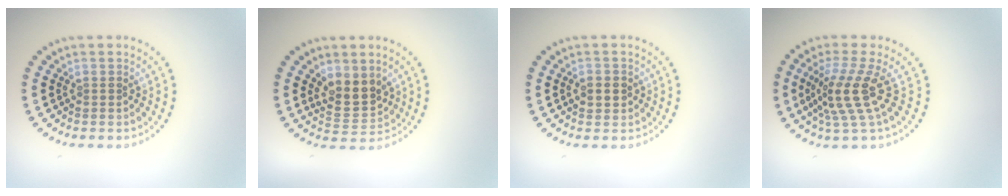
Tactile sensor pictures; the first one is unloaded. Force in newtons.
{"total": 3.4, "press": 3.1, "slide": 1.4}
{"total": 1.9, "press": 1.9, "slide": 0.2}
{"total": 4.2, "press": 3.0, "slide": 2.9}